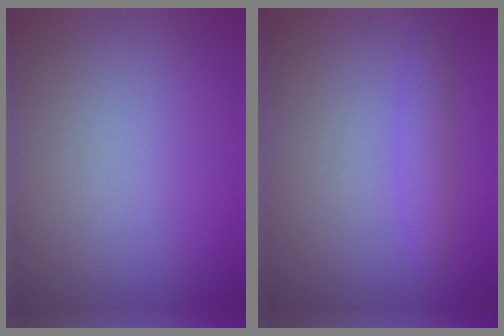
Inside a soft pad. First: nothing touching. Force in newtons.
{"total": 2.0, "press": 2.0, "slide": 0.1}